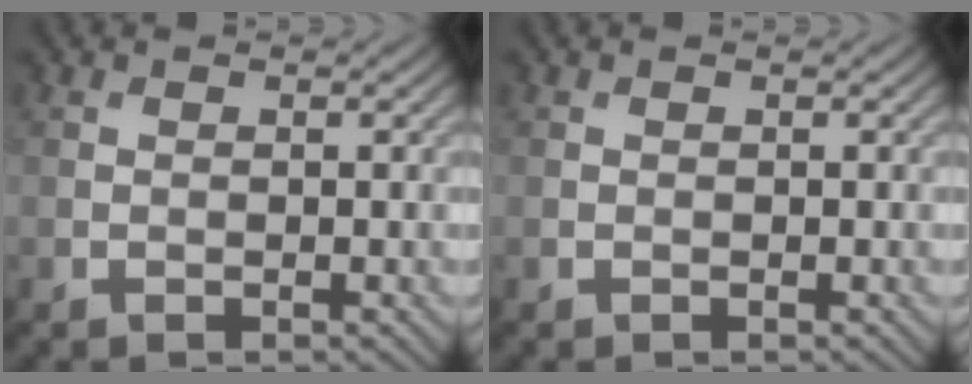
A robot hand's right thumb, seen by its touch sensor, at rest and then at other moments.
{"total": 0.0}